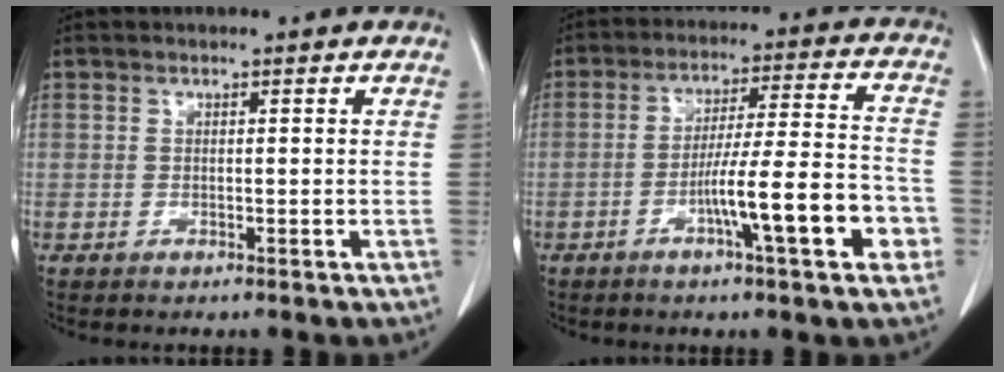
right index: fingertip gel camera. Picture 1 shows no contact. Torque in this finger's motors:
{"motor_torque": [1.43, -0.71, 0.54, 0.13]}